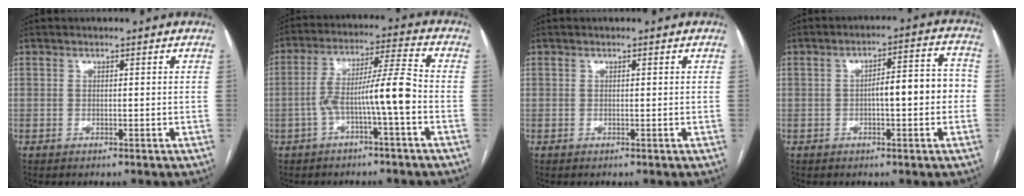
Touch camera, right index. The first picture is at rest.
{"total": 9.6, "force": [-2.7, -0.1, 9.2], "torque": [-0.164, 0.031, -0.046]}
{"total": 0.0}
{"total": 7.6, "force": [-0.8, 1.9, 7.3], "torque": [-0.100, 0.033, -0.009]}